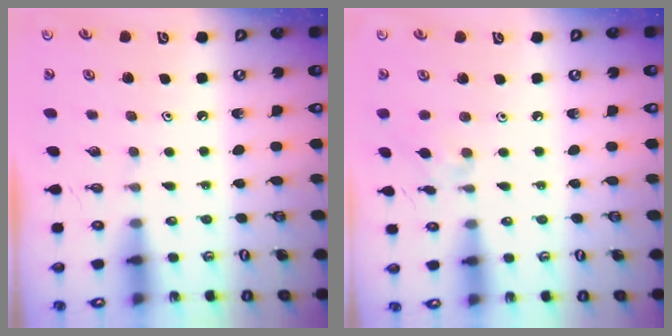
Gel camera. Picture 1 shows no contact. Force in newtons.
{"total": 2.6, "press": 2.6, "slide": 0.5}